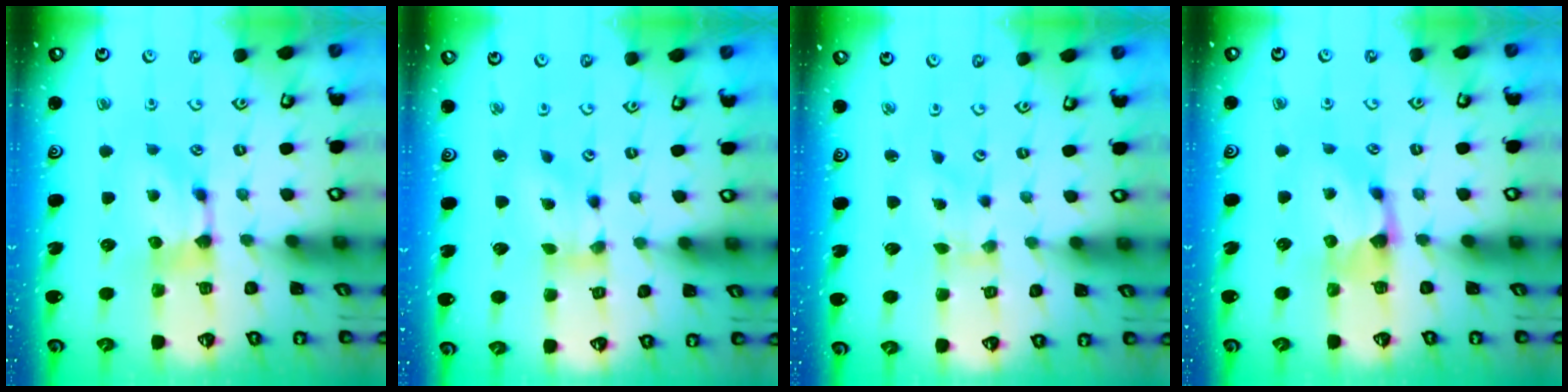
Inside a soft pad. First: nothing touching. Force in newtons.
{"total": 2.0, "press": 1.6, "slide": 1.2}
{"total": 4.0, "press": 3.9, "slide": 0.8}
{"total": 0.6, "press": 0.1, "slide": 0.6}